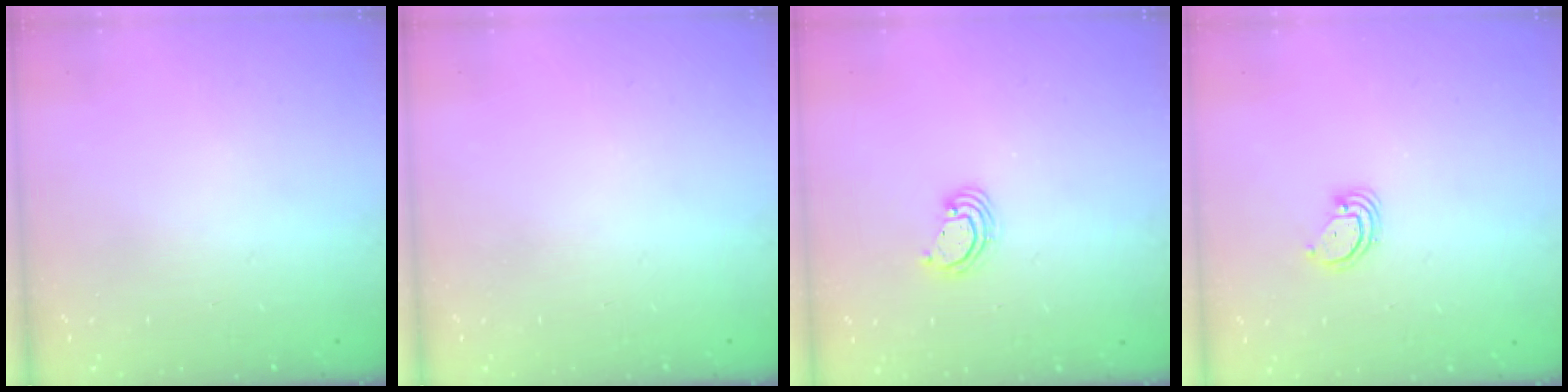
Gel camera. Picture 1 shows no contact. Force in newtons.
{"total": 0.0}
{"total": 3.8, "press": 3.8, "slide": 0.2}
{"total": 3.2, "press": 3.2, "slide": 0.3}